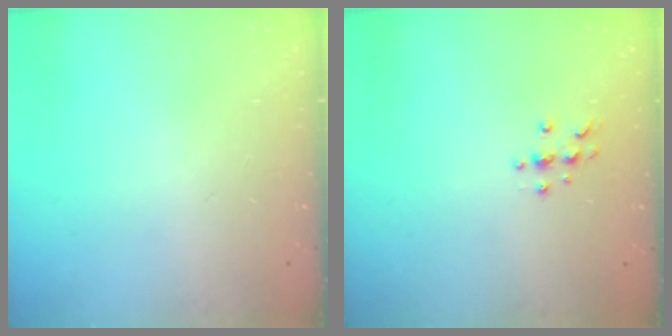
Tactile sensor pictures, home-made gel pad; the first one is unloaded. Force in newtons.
{"total": 4.0, "press": 3.9, "slide": 0.5}